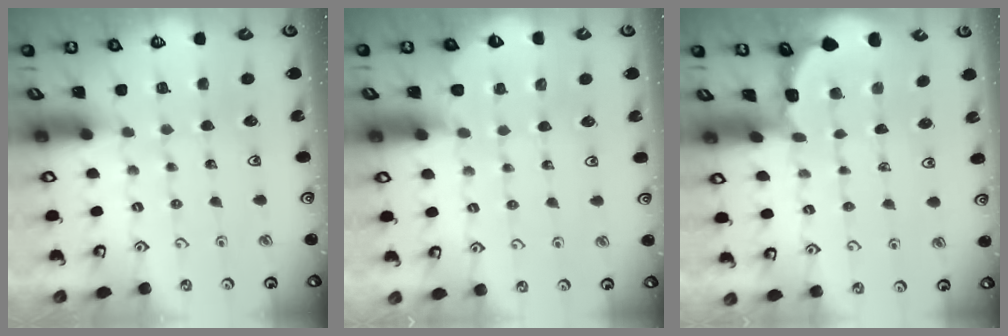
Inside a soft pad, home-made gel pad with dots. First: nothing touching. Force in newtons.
{"total": 2.9, "press": 2.8, "slide": 0.4}
{"total": 1.6, "press": 1.5, "slide": 0.1}